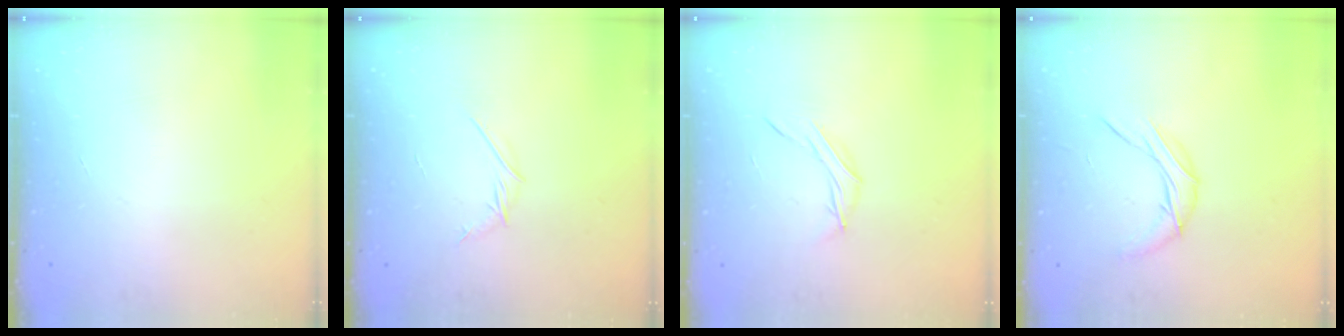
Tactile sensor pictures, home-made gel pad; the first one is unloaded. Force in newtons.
{"total": 3.6, "press": 3.4, "slide": 0.9}
{"total": 5.7, "press": 5.6, "slide": 1.2}
{"total": 7.9, "press": 7.9, "slide": 0.4}